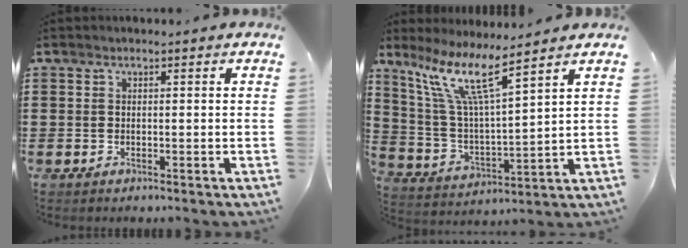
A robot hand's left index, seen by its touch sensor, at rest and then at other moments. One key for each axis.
{"total": 10.3, "fx": 7.3, "fy": 1.0, "fz": 7.2, "tx": -0.163, "ty": -0.034, "tz": 0.125}